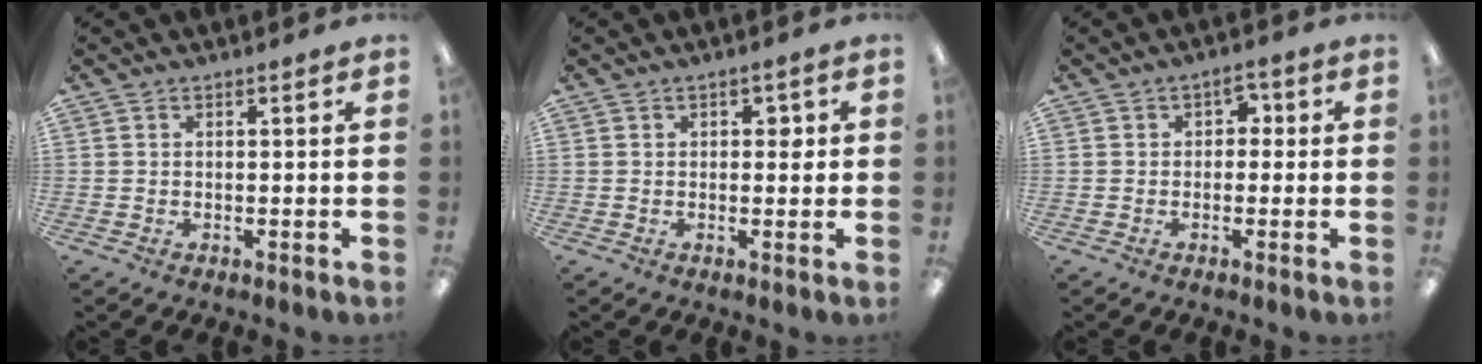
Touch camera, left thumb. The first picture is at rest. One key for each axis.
{"total": 2.5, "fx": 0.6, "fy": 1.5, "fz": 1.9, "tx": -0.022, "ty": 0.003, "tz": 0.006}
{"total": 2.6, "fx": 0.3, "fy": 2.1, "fz": 1.5, "tx": -0.016, "ty": 0.005, "tz": -0.002}